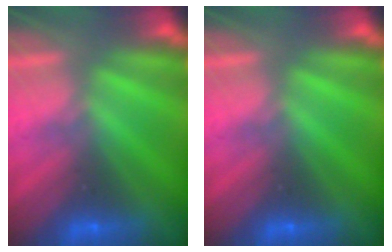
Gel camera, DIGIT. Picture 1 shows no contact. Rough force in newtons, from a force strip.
{"total": 0.0}